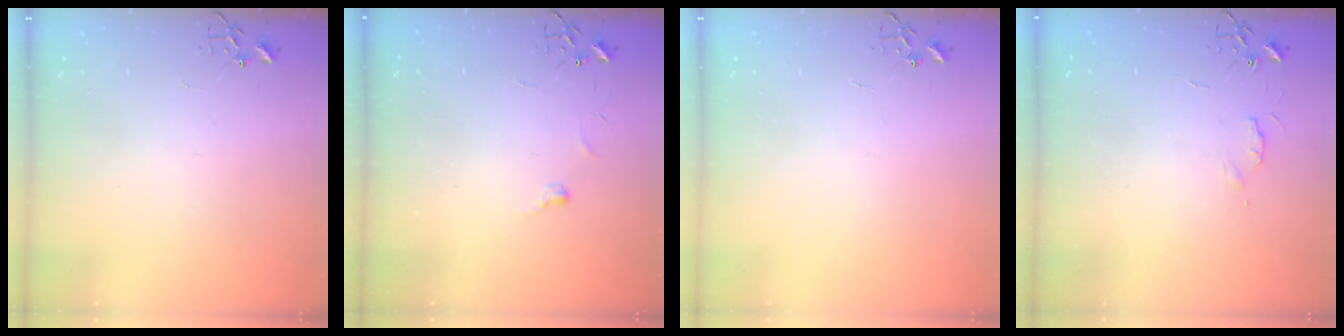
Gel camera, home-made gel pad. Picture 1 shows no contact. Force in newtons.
{"total": 3.8, "press": 3.8, "slide": 0.5}
{"total": 0.0}
{"total": 4.6, "press": 4.6, "slide": 0.7}